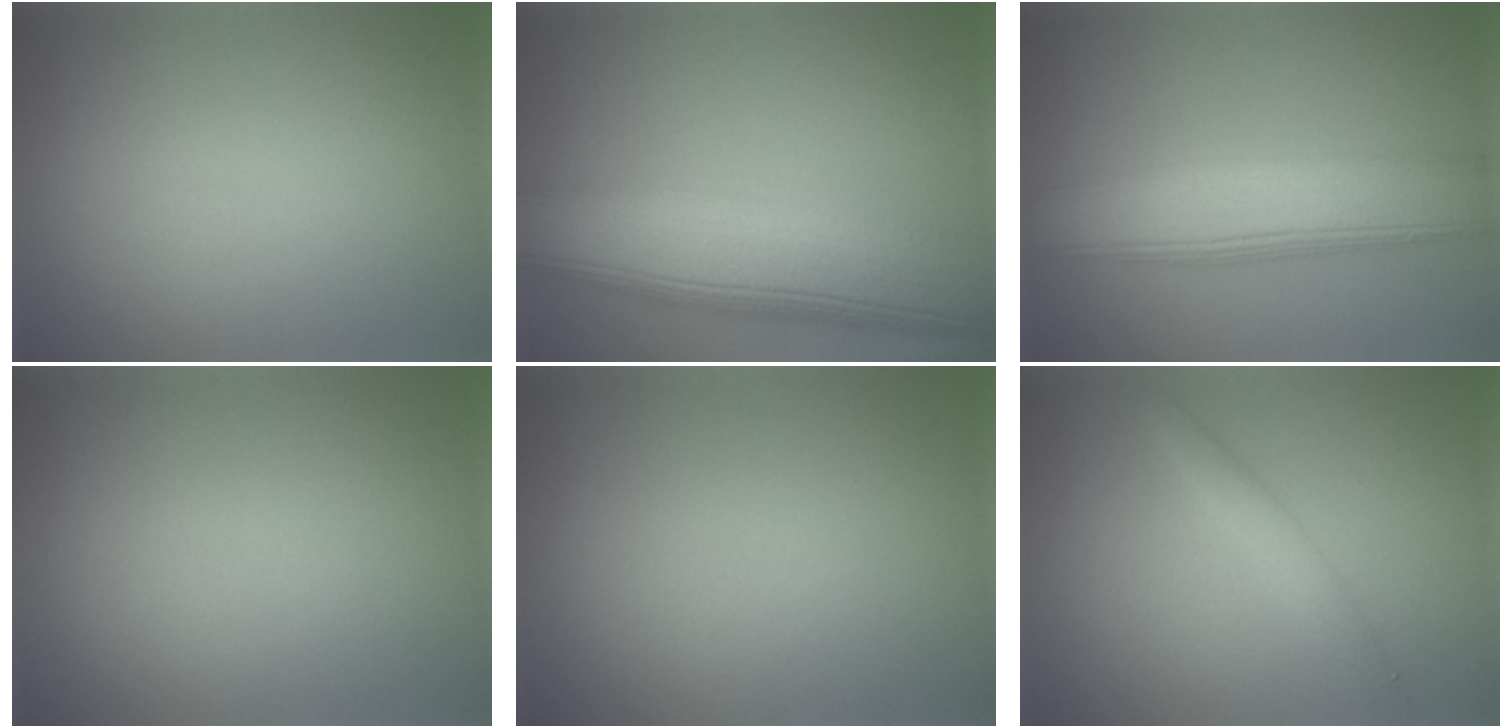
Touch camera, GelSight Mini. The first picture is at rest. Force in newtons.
{"total": 12.0, "press": 12.0, "slide": 1.0}
{"total": 8.1, "press": 8.1, "slide": 0.5}
{"total": 0.0}
{"total": 0.0}
{"total": 1.9, "press": 1.9, "slide": 0.1}